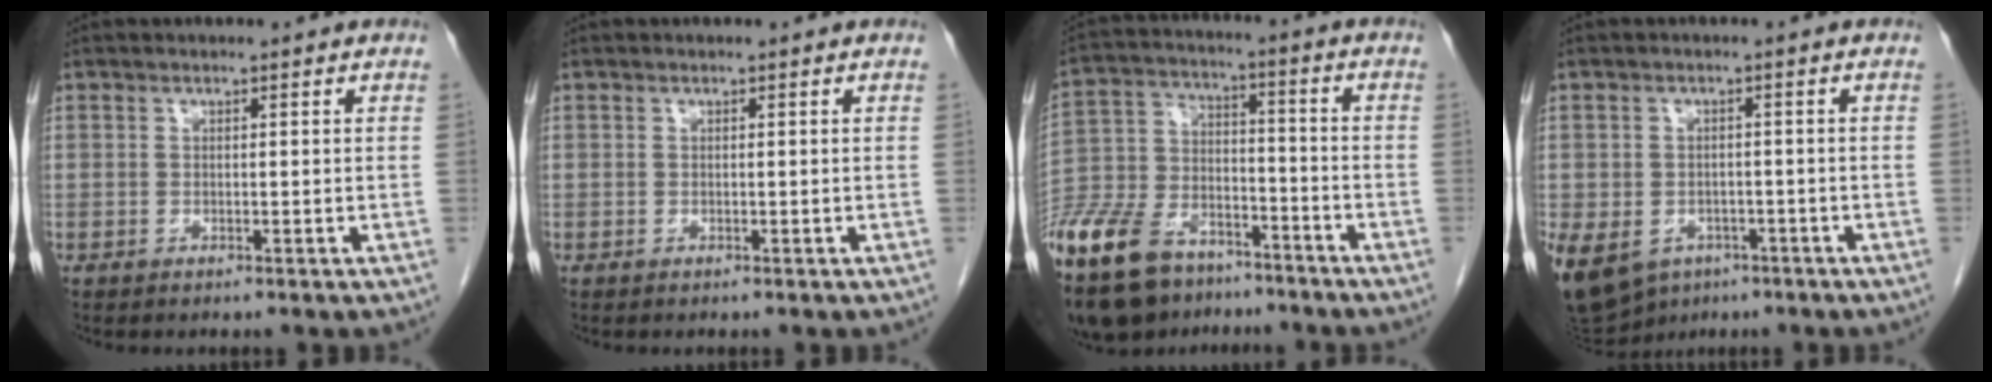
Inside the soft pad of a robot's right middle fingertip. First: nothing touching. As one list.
[{"total": 0.0}, {"total": 19.9, "force": [-14.4, 9.3, 10.1], "torque": [-0.255, -0.009, -0.256]}, {"total": 19.9, "force": [-9.4, 15.2, 8.7], "torque": [-0.286, -0.014, -0.128]}]